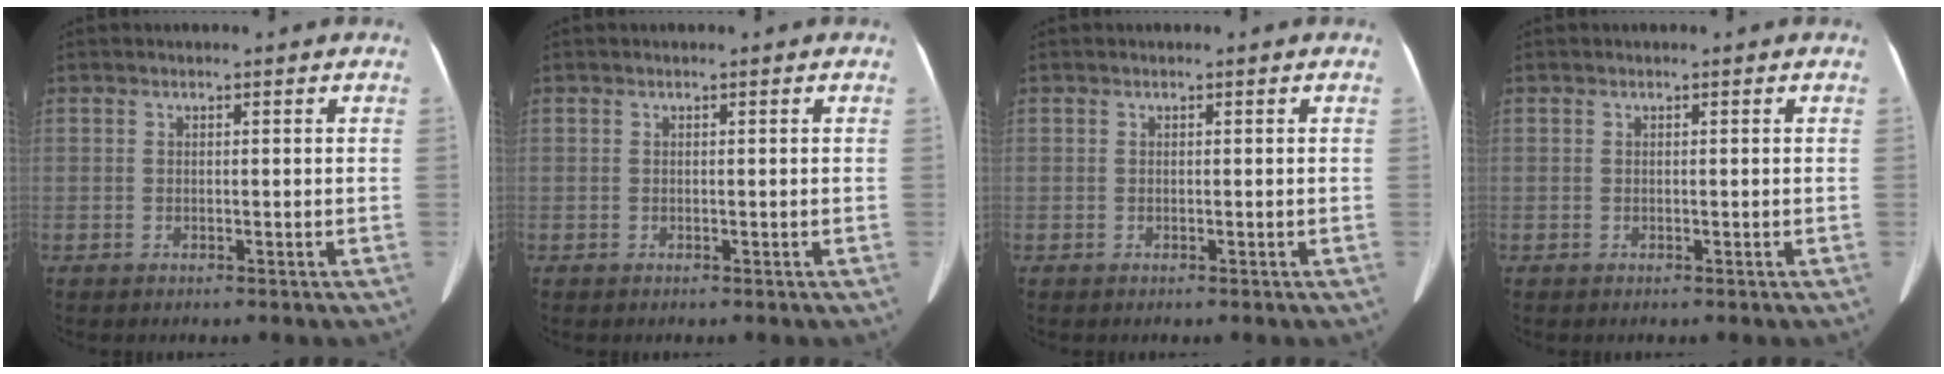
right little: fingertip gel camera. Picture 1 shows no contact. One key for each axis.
{"total": 0.0}
{"total": 0.0}
{"total": 0.0}